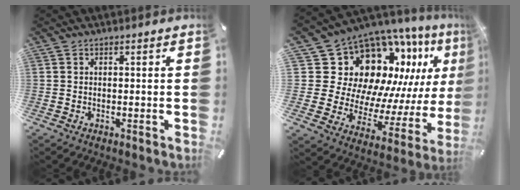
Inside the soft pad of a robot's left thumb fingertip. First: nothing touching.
{"total": 19.8, "force": [10.9, 13.6, 9.5], "torque": [-0.156, -0.122, 0.221]}